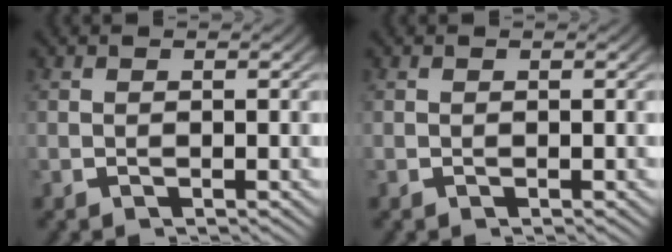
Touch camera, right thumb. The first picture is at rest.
{"total": 0.0}